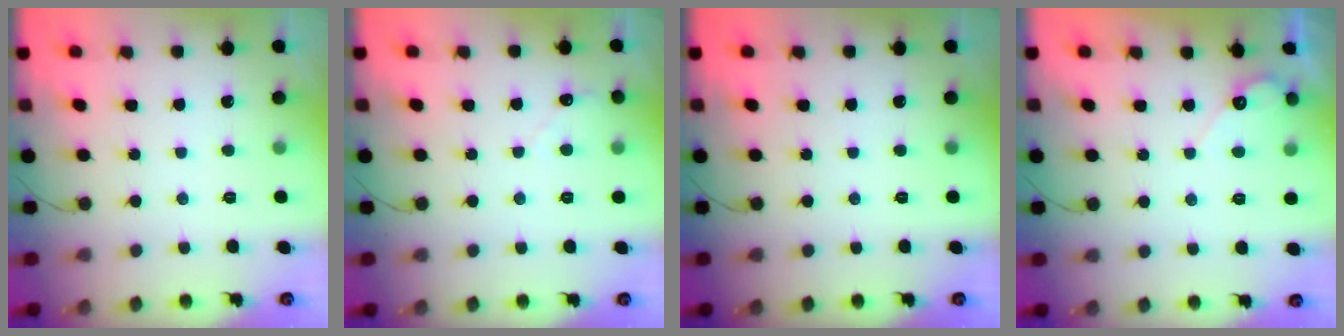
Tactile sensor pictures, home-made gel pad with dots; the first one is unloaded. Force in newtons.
{"total": 2.7, "press": 2.7, "slide": 0.3}
{"total": 0.0}
{"total": 4.5, "press": 4.5, "slide": 0.2}